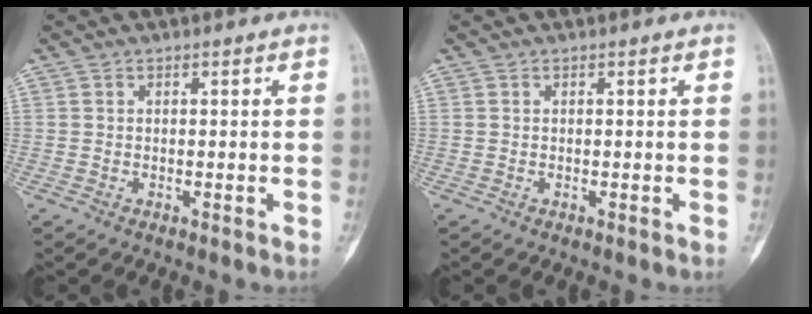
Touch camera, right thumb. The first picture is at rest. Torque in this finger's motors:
{"motor_torque": [0.02, -0.01, 0.00, 0.00, 0.04]}